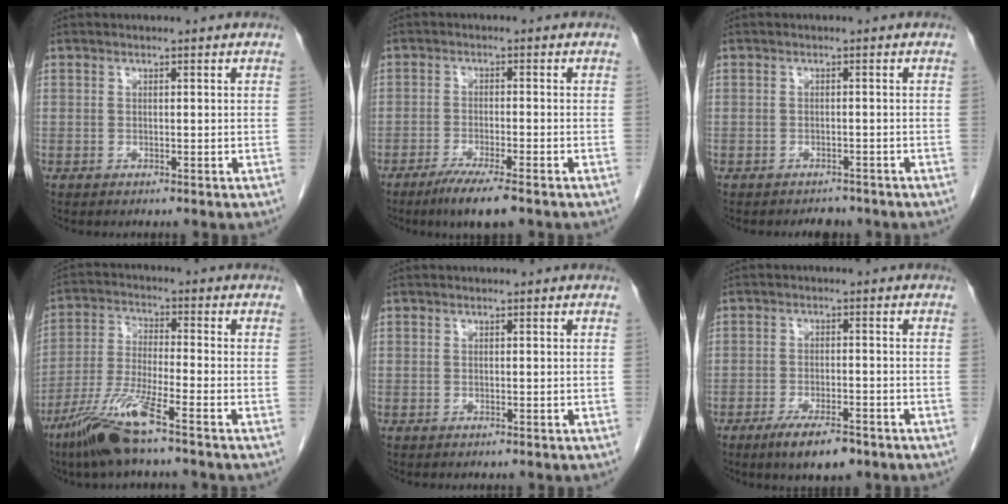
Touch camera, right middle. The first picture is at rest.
{"total": 6.4, "force": [-4.5, 0.4, 4.6], "torque": [-0.078, -0.015, -0.074]}
{"total": 2.8, "force": [-2.5, 1.2, 0.4], "torque": [-0.010, -0.001, -0.034]}
{"total": 10.1, "force": [-6.7, 0.1, 7.6], "torque": [-0.162, -0.026, -0.135]}
{"total": 0.0}
{"total": 6.5, "force": [-4.4, 1.7, 4.4], "torque": [-0.076, -0.008, -0.069]}